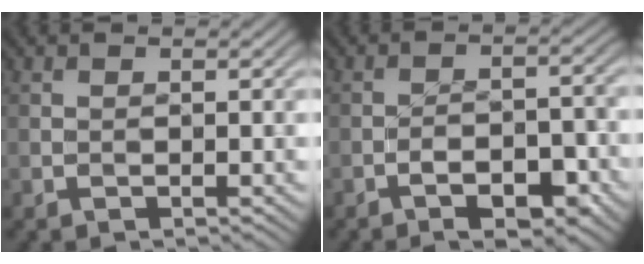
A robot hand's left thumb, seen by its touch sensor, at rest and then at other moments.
{"total": 6.3, "force": [-4.1, 2.1, 4.3], "torque": [-0.057, 0.005, -0.058]}